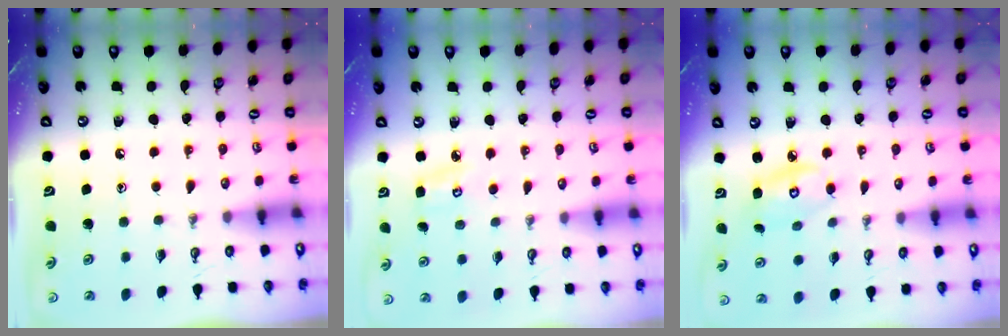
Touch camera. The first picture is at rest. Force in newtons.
{"total": 5.1, "press": 5.0, "slide": 0.5}
{"total": 5.9, "press": 5.9, "slide": 0.2}